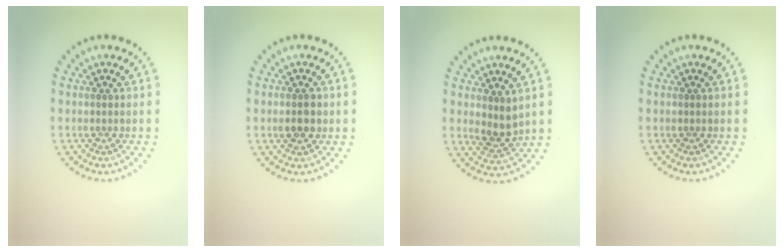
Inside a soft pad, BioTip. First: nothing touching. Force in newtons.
{"total": 2.4, "press": 2.3, "slide": 0.2}
{"total": 2.4, "press": 2.2, "slide": 1.1}
{"total": 0.0}